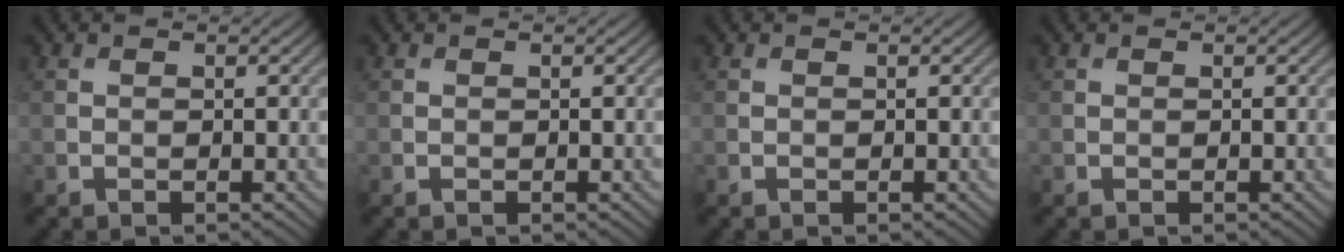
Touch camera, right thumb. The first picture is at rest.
{"total": 0.0}
{"total": 0.0}
{"total": 0.0}